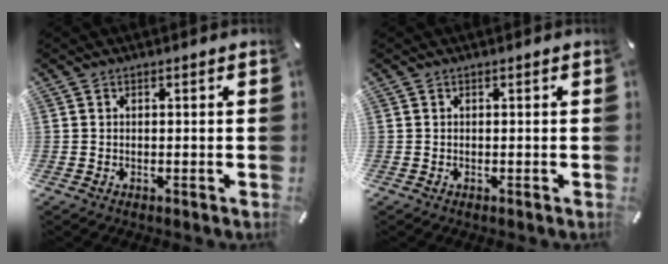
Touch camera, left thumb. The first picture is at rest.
{"total": 0.0}